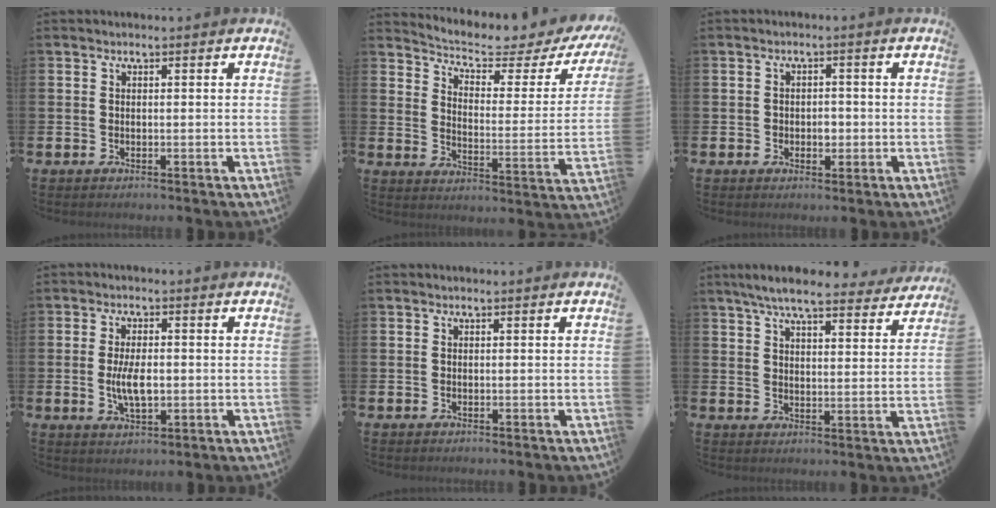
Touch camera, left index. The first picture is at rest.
{"total": 4.7, "force": [4.2, 1.0, 1.9], "torque": [-0.068, -0.035, 0.063]}
{"total": 1.8, "force": [-0.3, 1.4, 1.1], "torque": [-0.004, 0.000, -0.011]}
{"total": 4.9, "force": [-0.3, 2.3, 4.3], "torque": [-0.080, -0.002, -0.009]}
{"total": 0.0}
{"total": 7.2, "force": [6.6, 1.0, 2.9], "torque": [-0.064, -0.032, 0.113]}